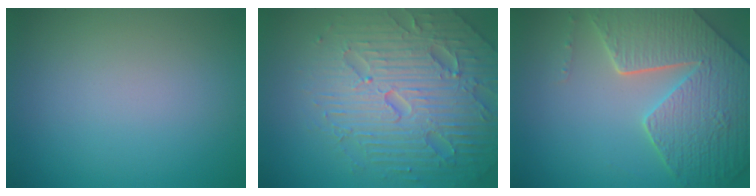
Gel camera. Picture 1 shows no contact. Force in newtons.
{"total": 7.4, "press": 7.3, "slide": 1.5}
{"total": 8.6, "press": 6.1, "slide": 6.0}